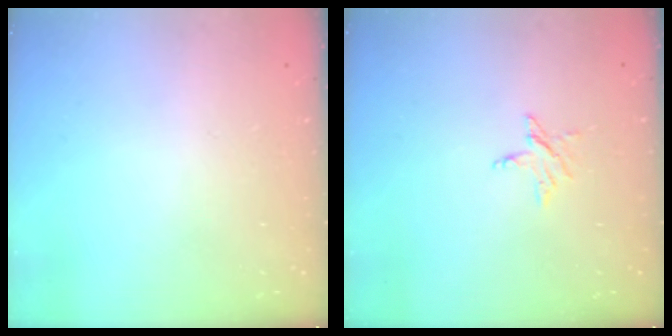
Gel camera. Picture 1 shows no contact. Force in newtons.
{"total": 3.5, "press": 3.5, "slide": 0.2}